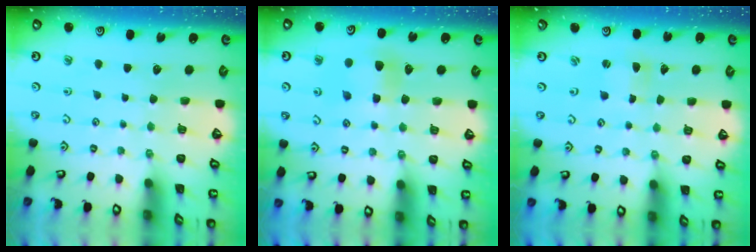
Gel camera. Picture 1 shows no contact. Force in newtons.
{"total": 5.6, "press": 5.6, "slide": 0.1}
{"total": 1.7, "press": 1.7, "slide": 0.3}